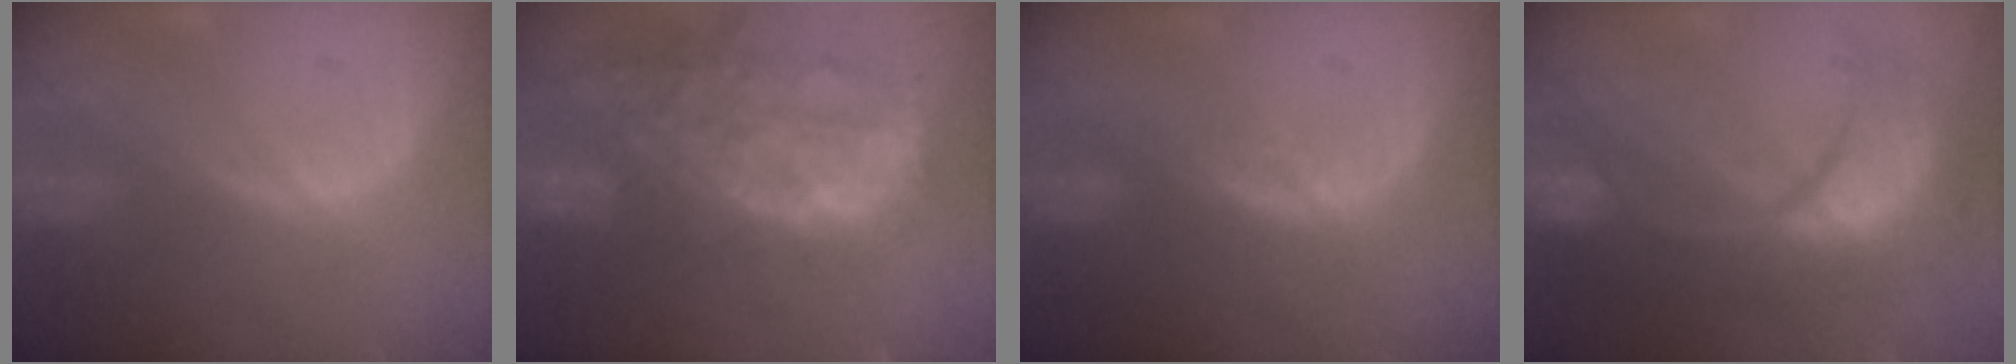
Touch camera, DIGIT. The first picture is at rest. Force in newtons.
{"total": 14.8, "press": 12.1, "slide": 8.6}
{"total": 2.9, "press": 2.3, "slide": 1.8}
{"total": 12.5, "press": 12.4, "slide": 1.3}